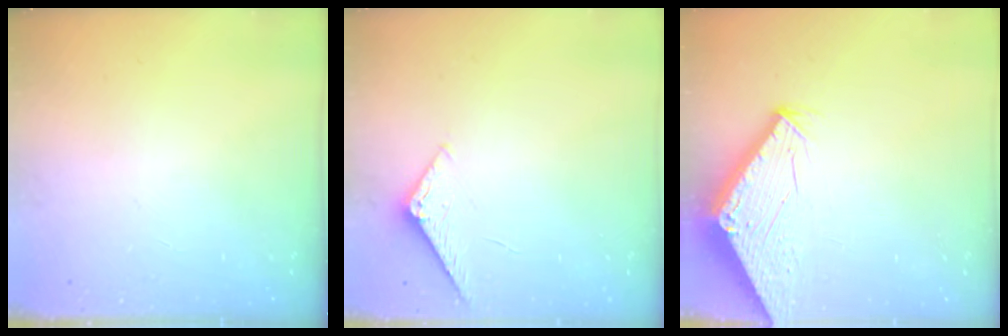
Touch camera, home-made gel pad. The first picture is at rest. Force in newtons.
{"total": 5.6, "press": 5.6, "slide": 0.6}
{"total": 2.8, "press": 2.8, "slide": 0.1}